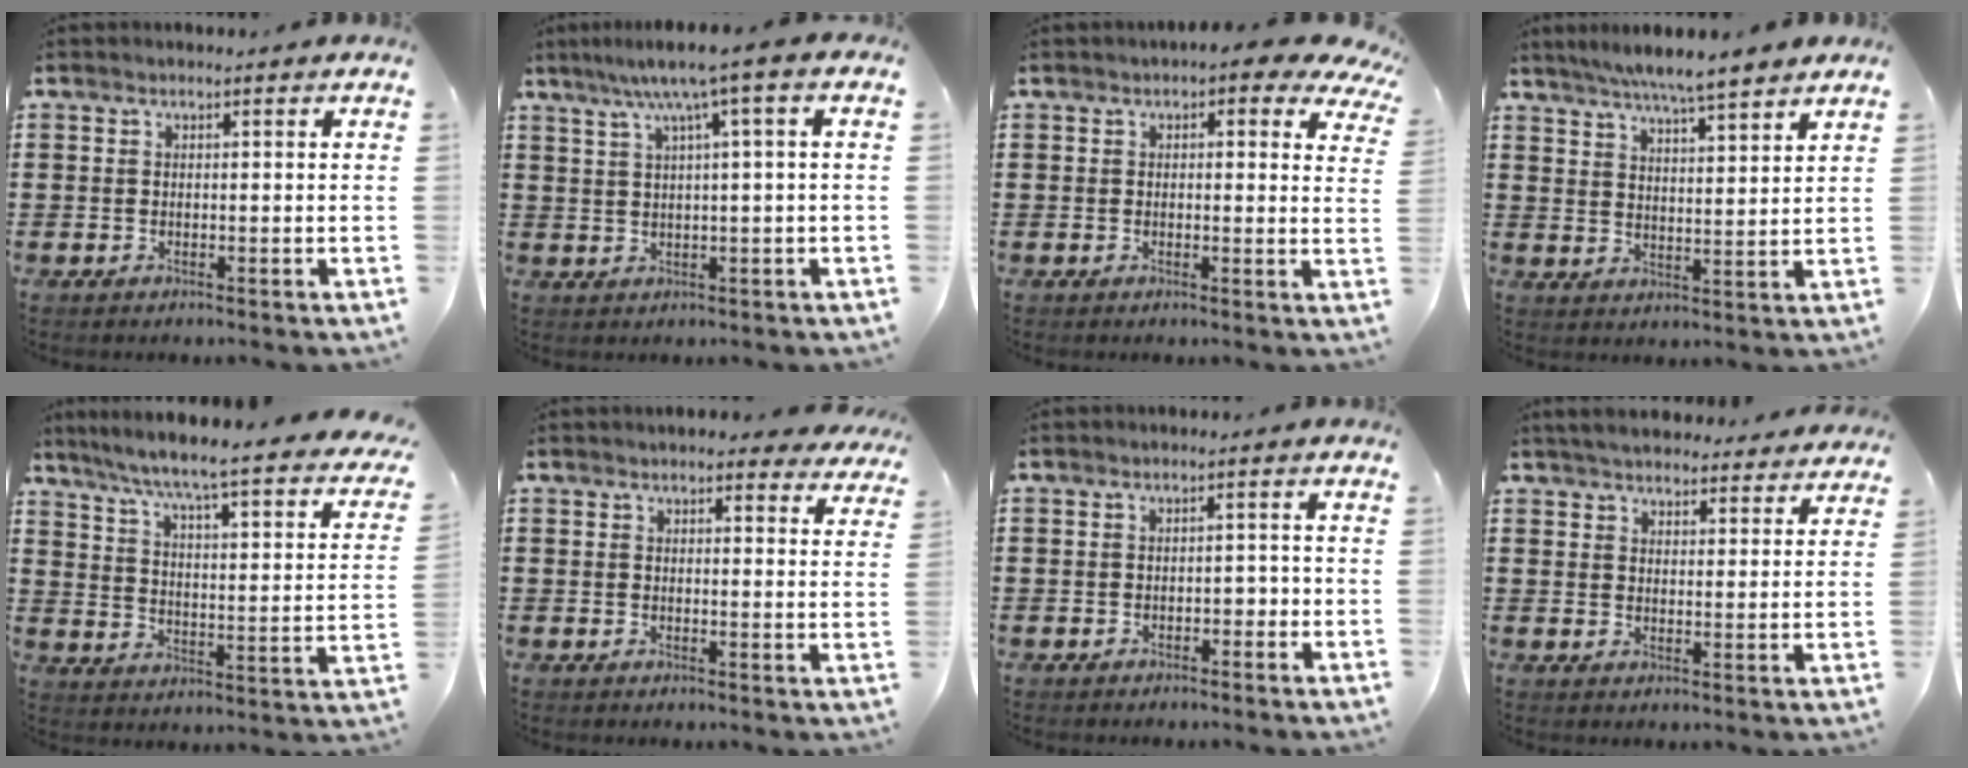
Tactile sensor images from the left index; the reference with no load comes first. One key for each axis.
{"total": 5.6, "fx": 2.0, "fy": -0.5, "fz": 5.2, "tx": -0.106, "ty": -0.002, "tz": 0.027}
{"total": 3.0, "fx": 1.9, "fy": 1.2, "fz": 2.0, "tx": -0.030, "ty": -0.005, "tz": 0.028}
{"total": 5.8, "fx": 5.3, "fy": -0.7, "fz": 2.1, "tx": -0.061, "ty": -0.023, "tz": 0.093}
{"total": 5.3, "fx": 4.1, "fy": -0.5, "fz": 3.3, "tx": -0.086, "ty": -0.046, "tz": 0.058}
{"total": 3.4, "fx": 3.1, "fy": 0.5, "fz": 1.1, "tx": -0.023, "ty": -0.007, "tz": 0.056}
{"total": 1.6, "fx": -1.0, "fy": 0.8, "fz": 1.0, "tx": -0.023, "ty": 0.002, "tz": -0.022}
{"total": 4.5, "fx": 4.5, "fy": 0.5, "fz": 0.7, "tx": -0.028, "ty": -0.017, "tz": 0.081}